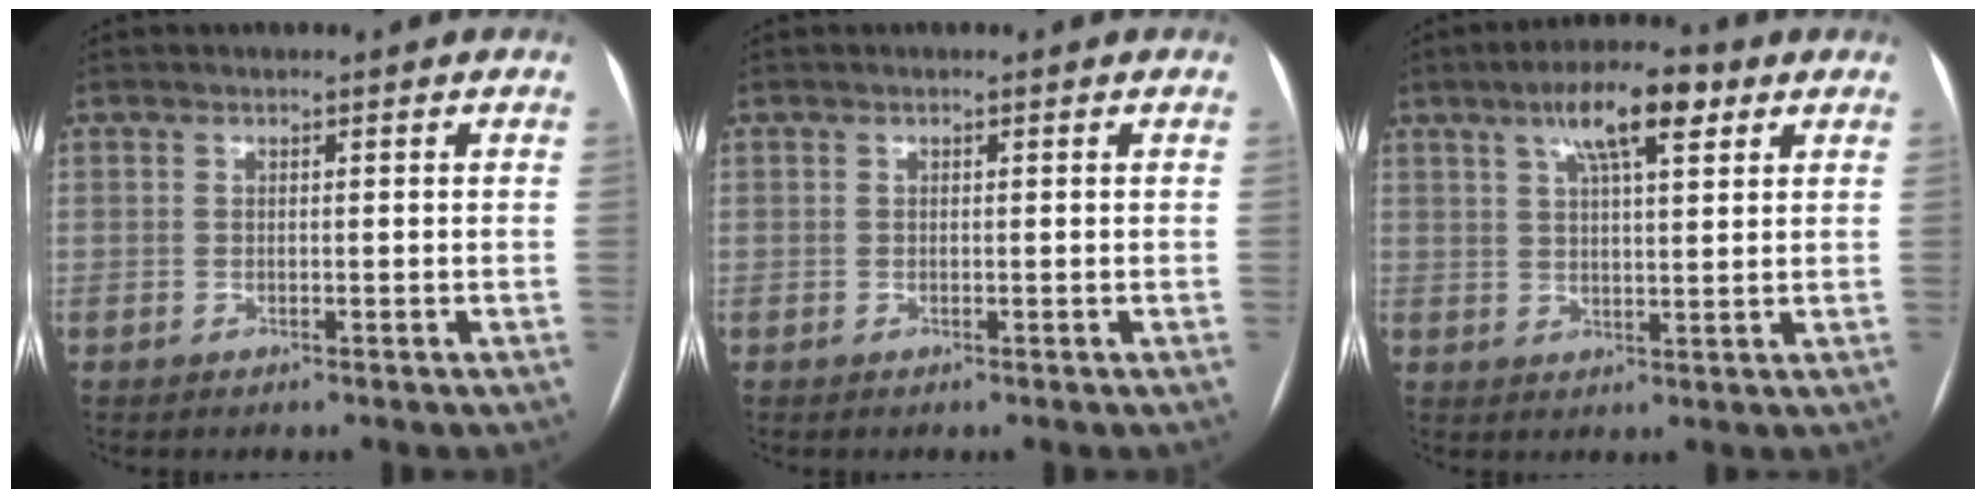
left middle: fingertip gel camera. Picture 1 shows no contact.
{"total": 0.0}
{"total": 9.0, "force": [4.8, 2.1, 7.3], "torque": [-0.129, 0.019, 0.076]}